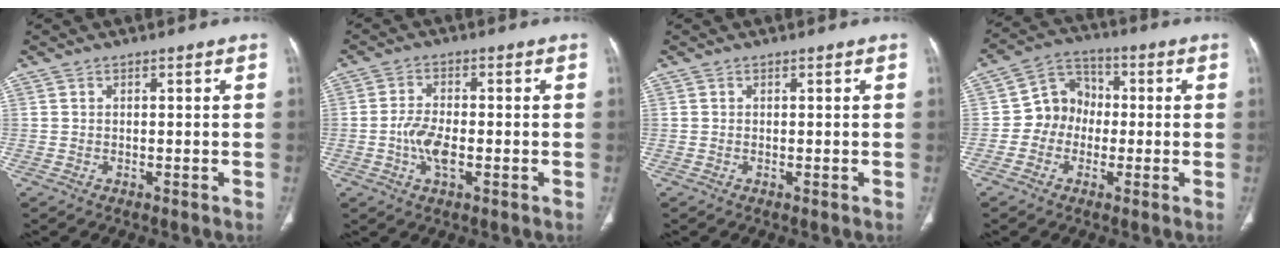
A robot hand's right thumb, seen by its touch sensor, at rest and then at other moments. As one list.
[{"total": 5.8, "force": [-1.3, 2.7, 5.0], "torque": [-0.104, 0.005, -0.026]}, {"total": 0.0}, {"total": 8.3, "force": [-1.1, 7.5, 3.5], "torque": [-0.023, 0.029, -0.036]}]